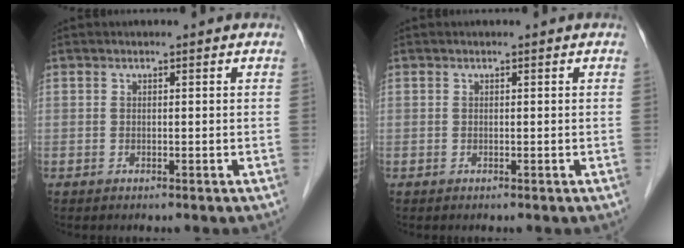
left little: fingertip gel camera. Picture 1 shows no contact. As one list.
[{"total": 0.0}]